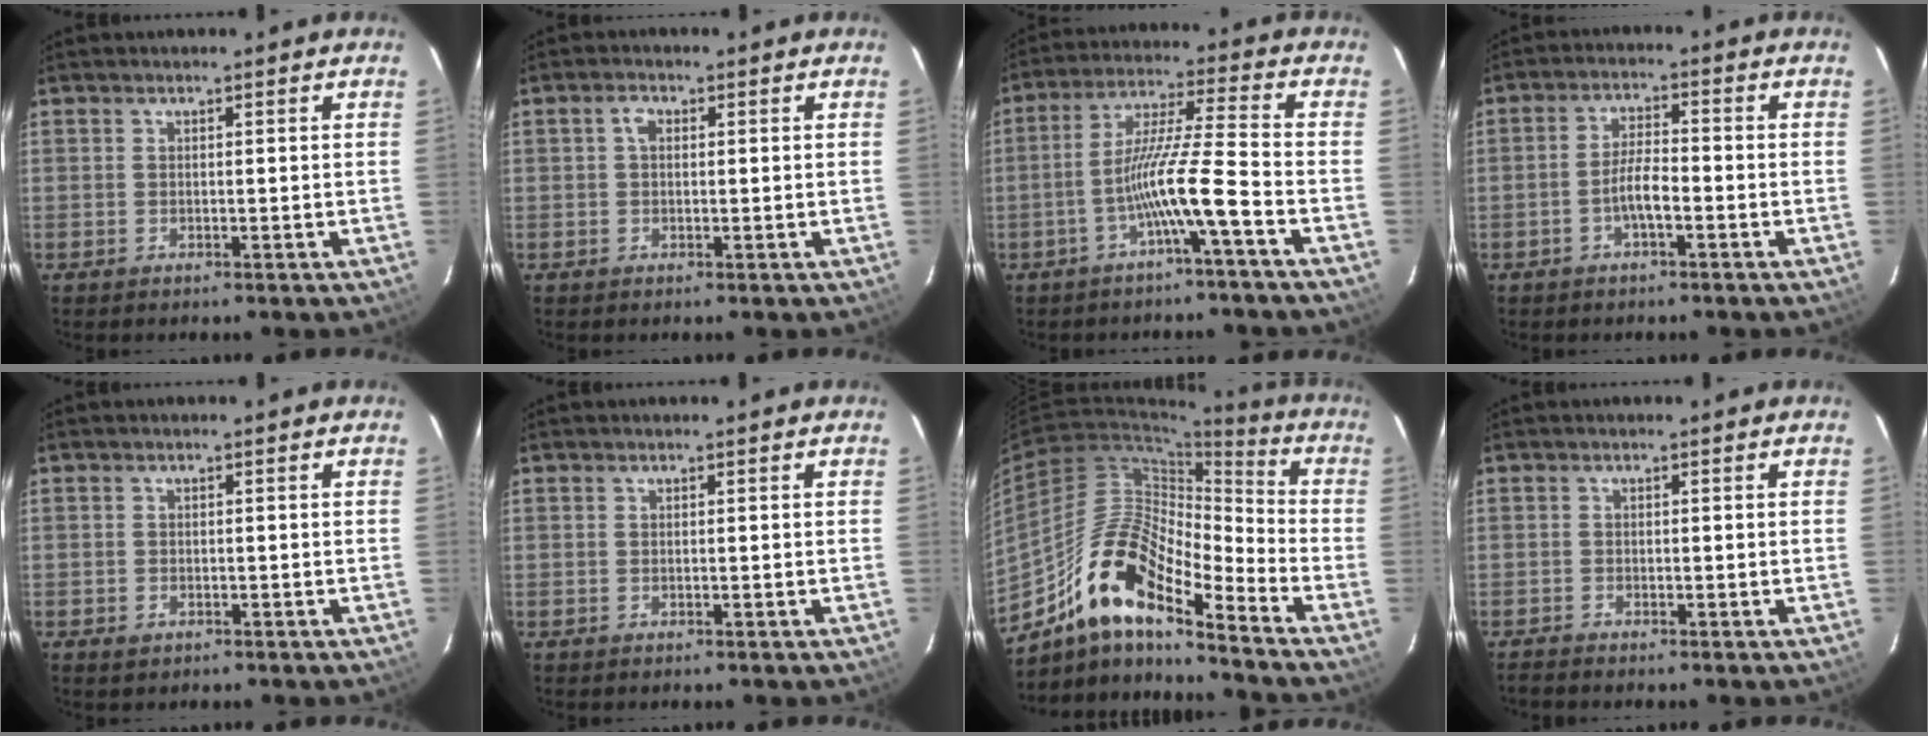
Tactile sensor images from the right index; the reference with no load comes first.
{"total": 1.8, "force": [0.3, 1.2, 1.3], "torque": [-0.025, 0.008, 0.003]}
{"total": 9.4, "force": [-4.6, -1.4, 8.1], "torque": [-0.162, 0.006, -0.086]}
{"total": 4.4, "force": [-2.1, 1.0, 3.8], "torque": [-0.080, 0.006, -0.038]}
{"total": 1.6, "force": [-0.9, 1.2, 0.5], "torque": [-0.009, -0.001, -0.014]}
{"total": 0.0}
{"total": 16.1, "force": [-11.5, 4.1, 10.6], "torque": [-0.186, 0.008, -0.226]}
{"total": 1.3, "force": [-1.3, 0.0, 0.1], "torque": [-0.011, -0.005, -0.023]}